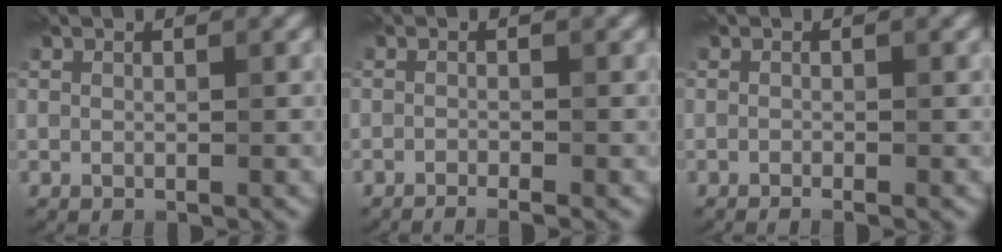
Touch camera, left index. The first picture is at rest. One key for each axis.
{"total": 1.4, "fx": -1.0, "fy": 0.2, "fz": 0.9, "tx": -0.010, "ty": -0.006, "tz": -0.021}
{"total": 0.8, "fx": -0.5, "fy": 0.1, "fz": 0.5, "tx": -0.008, "ty": -0.006, "tz": -0.010}